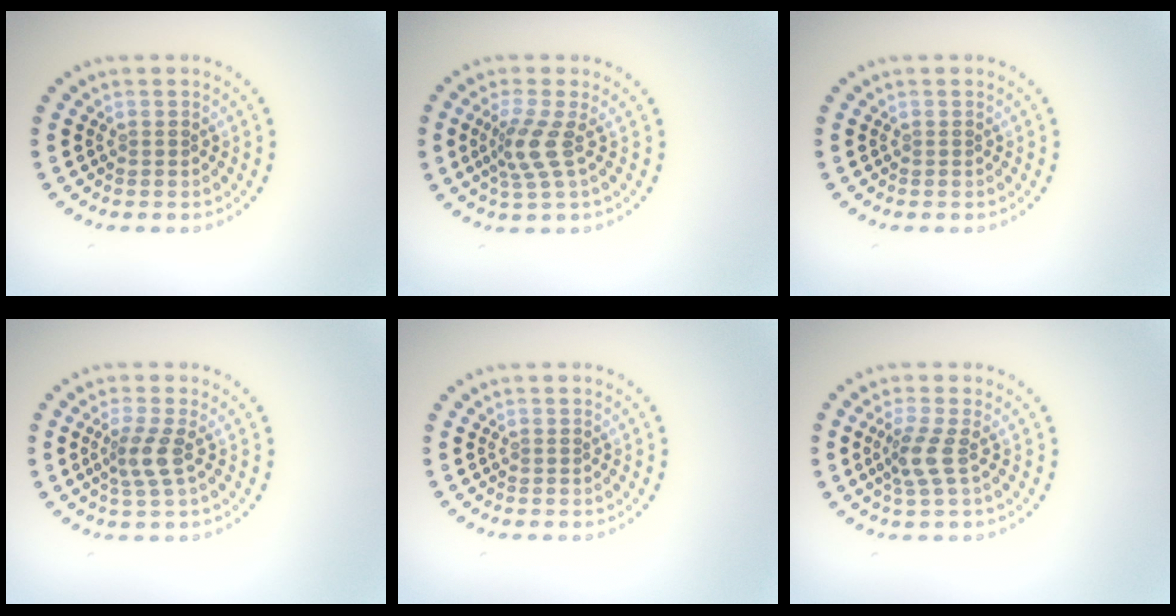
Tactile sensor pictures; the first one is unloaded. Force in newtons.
{"total": 3.0, "press": 2.2, "slide": 2.0}
{"total": 0.0}
{"total": 2.4, "press": 1.9, "slide": 1.6}
{"total": 0.0}
{"total": 2.3, "press": 1.7, "slide": 1.5}